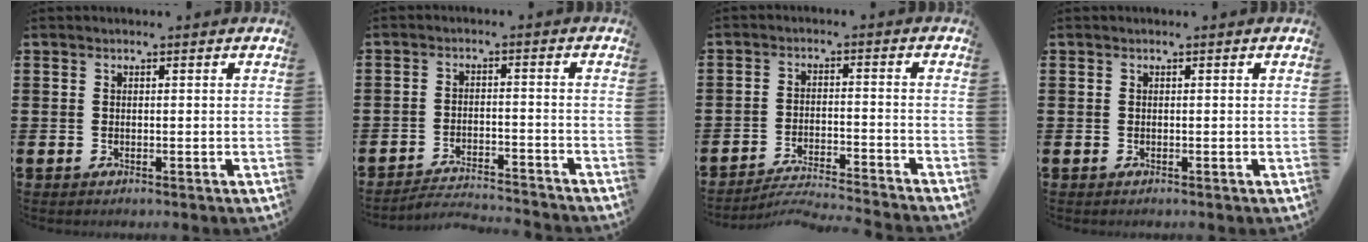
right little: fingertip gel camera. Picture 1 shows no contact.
{"total": 2.8, "force": [-2.8, -0.1, 0.0], "torque": [-0.005, 0.003, -0.061]}
{"total": 3.2, "force": [-3.2, -0.3, 0.6], "torque": [-0.013, -0.002, -0.067]}
{"total": 0.0}